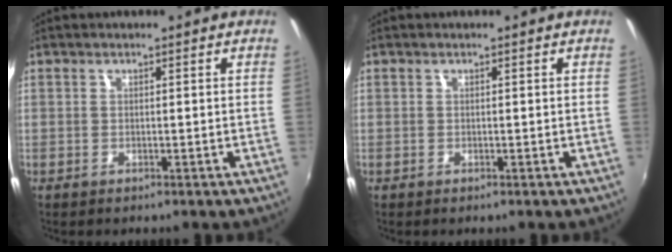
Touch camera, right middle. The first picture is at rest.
{"total": 0.0}